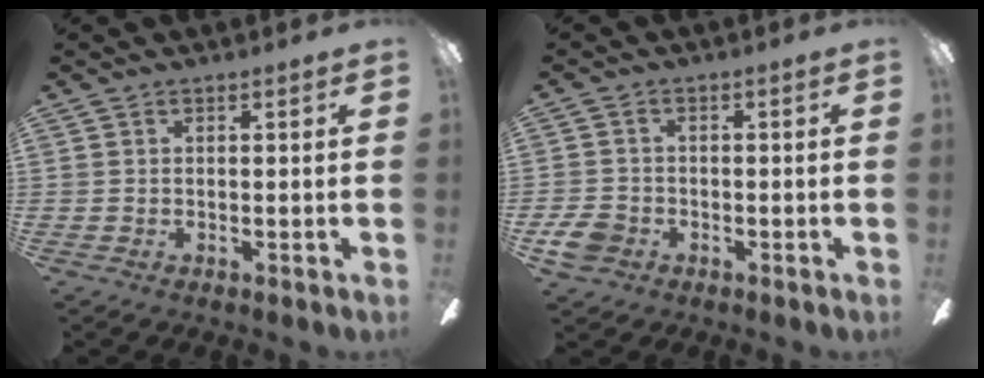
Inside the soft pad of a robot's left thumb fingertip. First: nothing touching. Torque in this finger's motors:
{"motor_torque": [-0.70, 0.86, 0.22, -0.15, 0.01]}